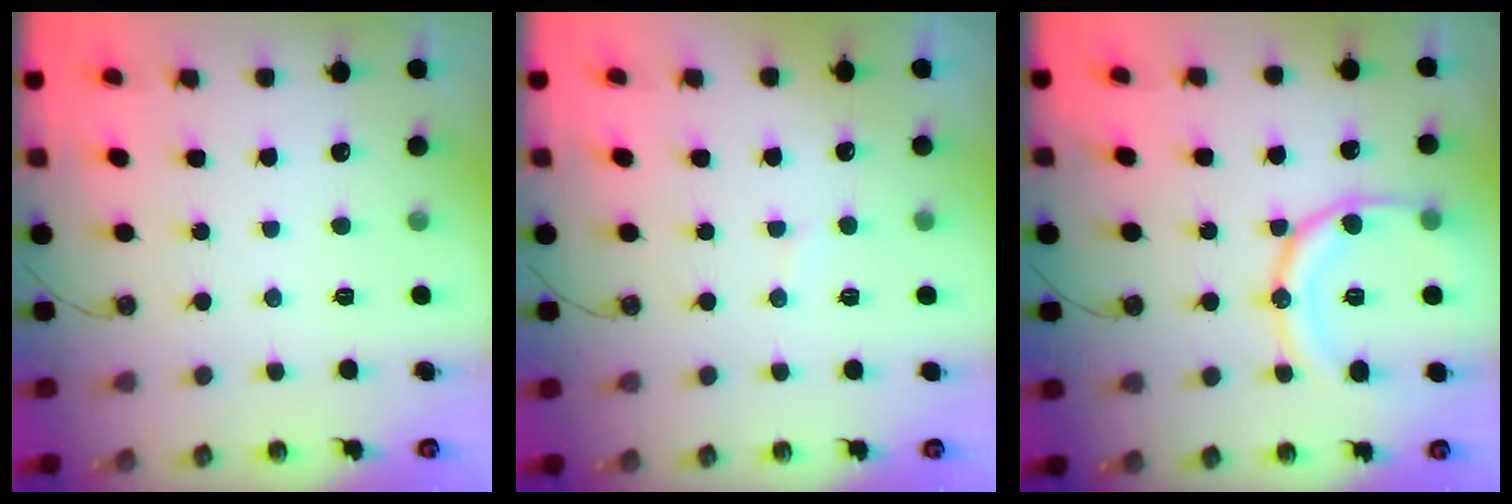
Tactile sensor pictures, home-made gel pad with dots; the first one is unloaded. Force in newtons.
{"total": 4.7, "press": 4.7, "slide": 0.4}
{"total": 15.9, "press": 15.8, "slide": 1.8}